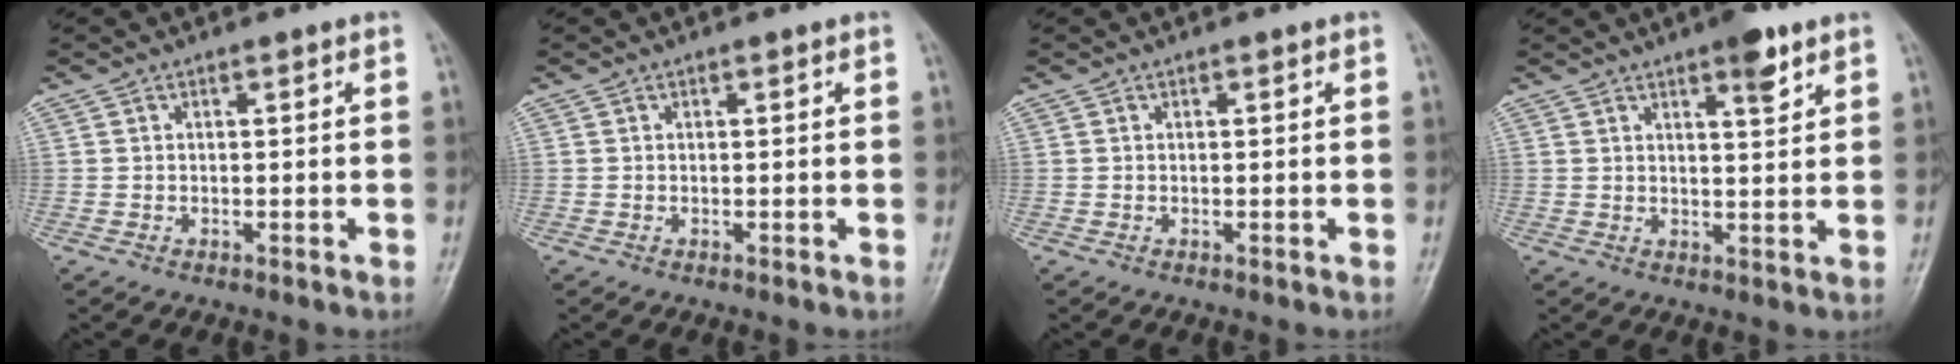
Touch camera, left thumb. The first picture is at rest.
{"total": 0.0}
{"total": 0.0}
{"total": 5.4, "force": [3.4, 1.5, 4.0], "torque": [-0.048, -0.018, 0.046]}